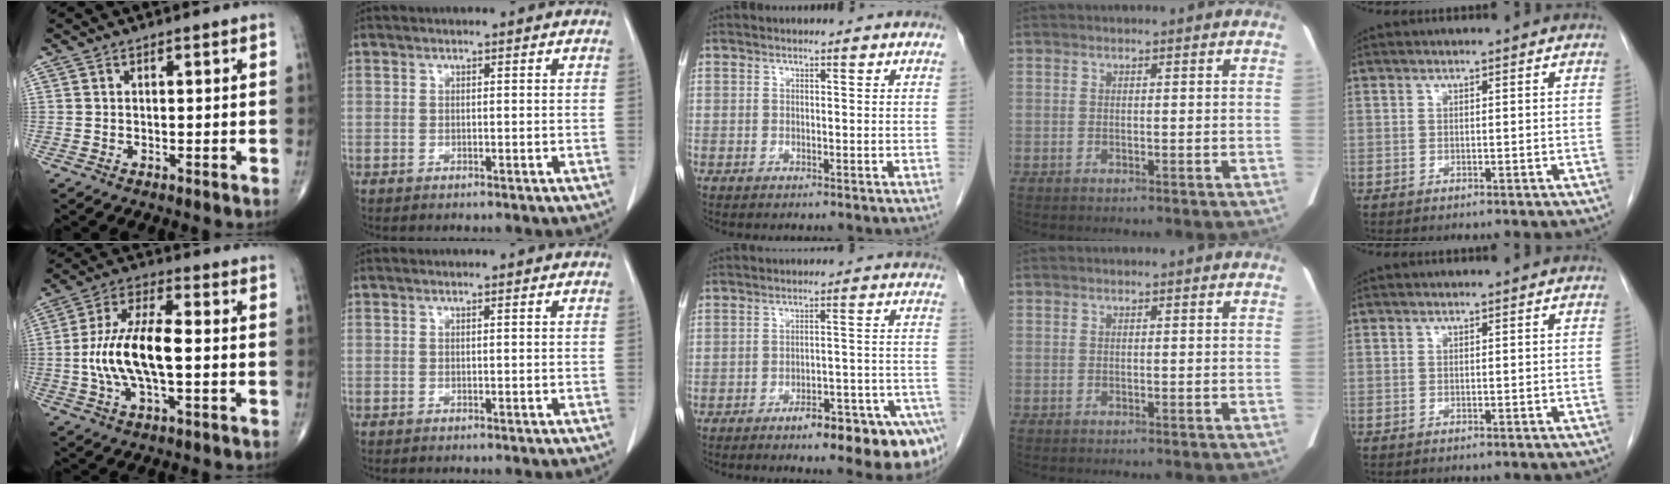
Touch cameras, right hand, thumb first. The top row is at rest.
{"thumb": {"total": 13.8, "force": [-1.3, 5.4, 12.6], "torque": [-0.253, 0.022, -0.028]}, "middle": {"total": 13.4, "force": [-8.8, 1.7, 10.0], "torque": [-0.059, 0.026, -0.116]}}